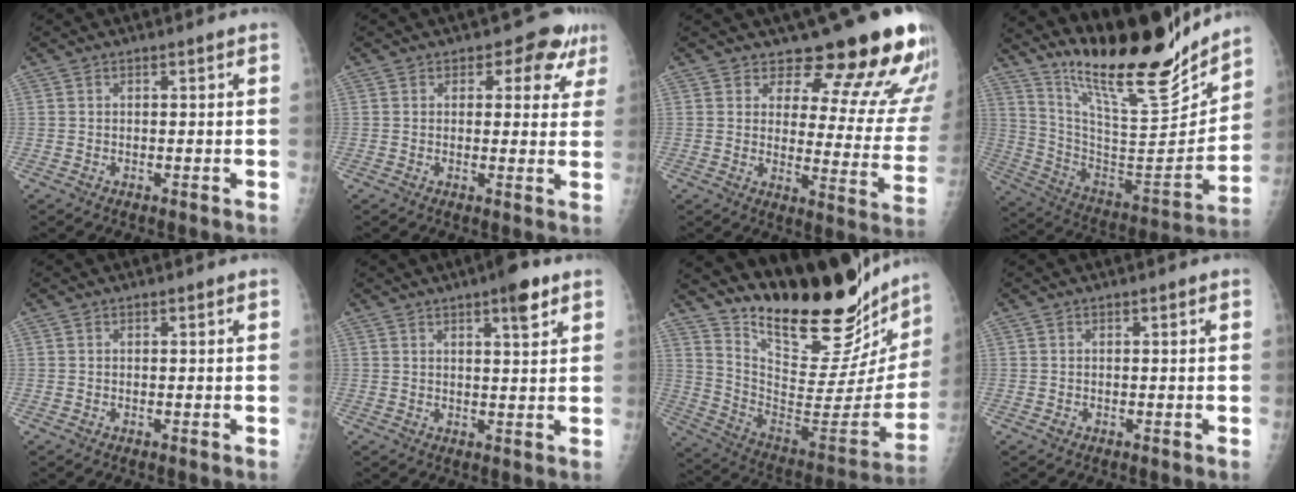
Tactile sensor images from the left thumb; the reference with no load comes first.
{"total": 6.6, "force": [3.5, 4.3, 3.7], "torque": [0.003, -0.008, 0.034]}
{"total": 16.6, "force": [14.3, 5.0, 7.0], "torque": [-0.038, -0.125, 0.162]}
{"total": 24.6, "force": [20.0, 5.2, 13.3], "torque": [-0.185, -0.117, 0.334]}
{"total": 0.0}
{"total": 5.4, "force": [3.2, 1.2, 4.2], "torque": [-0.054, -0.015, 0.043]}
{"total": 31.4, "force": [26.4, 8.1, 15.0], "torque": [-0.213, -0.174, 0.384]}
{"total": 0.5, "force": [-0.1, 0.5, 0.2], "torque": [0.001, 0.001, -0.002]}